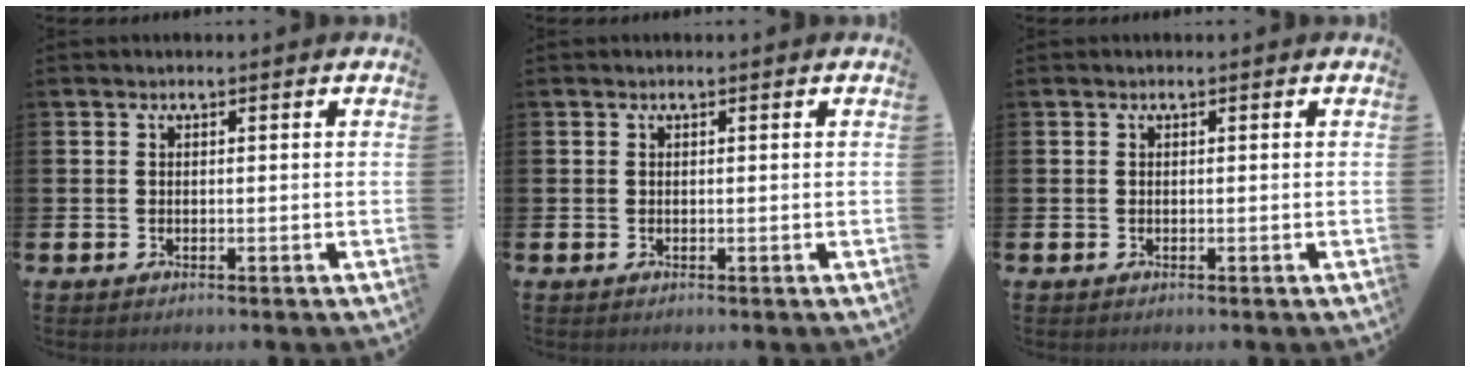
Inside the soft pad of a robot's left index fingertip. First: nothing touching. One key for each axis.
{"total": 0.0}
{"total": 0.0}